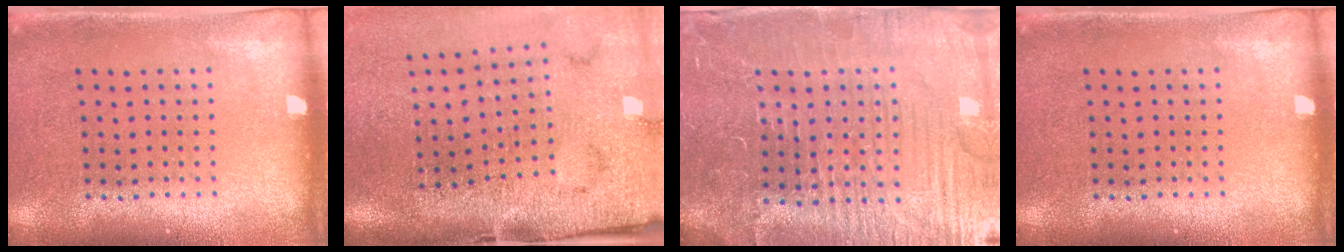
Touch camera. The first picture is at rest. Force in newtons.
{"total": 4.6, "press": 3.6, "slide": 2.9}
{"total": 5.6, "press": 5.2, "slide": 2.2}
{"total": 0.0}